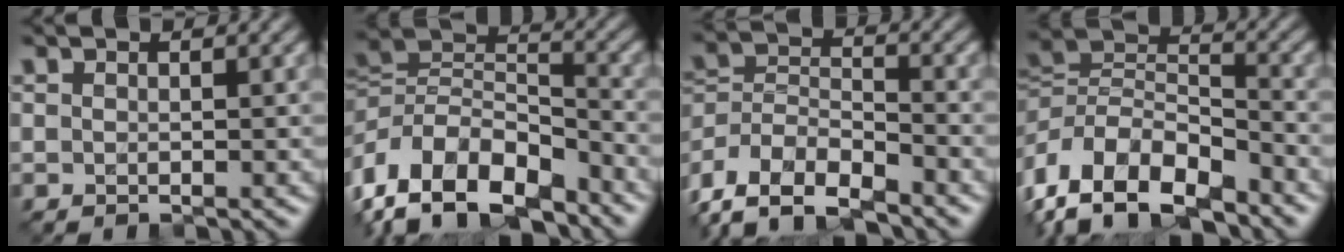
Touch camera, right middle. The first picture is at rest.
{"total": 12.2, "force": [-6.6, 7.2, 7.4], "torque": [-0.141, 0.017, -0.110]}
{"total": 8.2, "force": [-6.4, 3.4, 3.8], "torque": [-0.068, -0.004, -0.120]}
{"total": 11.1, "force": [-6.1, 6.2, 6.9], "torque": [-0.126, 0.010, -0.104]}